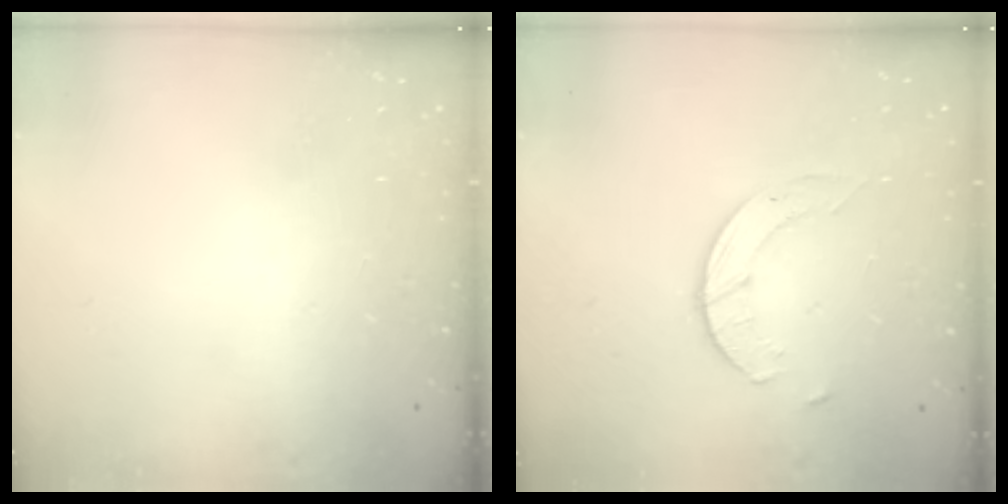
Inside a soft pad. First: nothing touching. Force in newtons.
{"total": 5.1, "press": 5.1, "slide": 0.6}